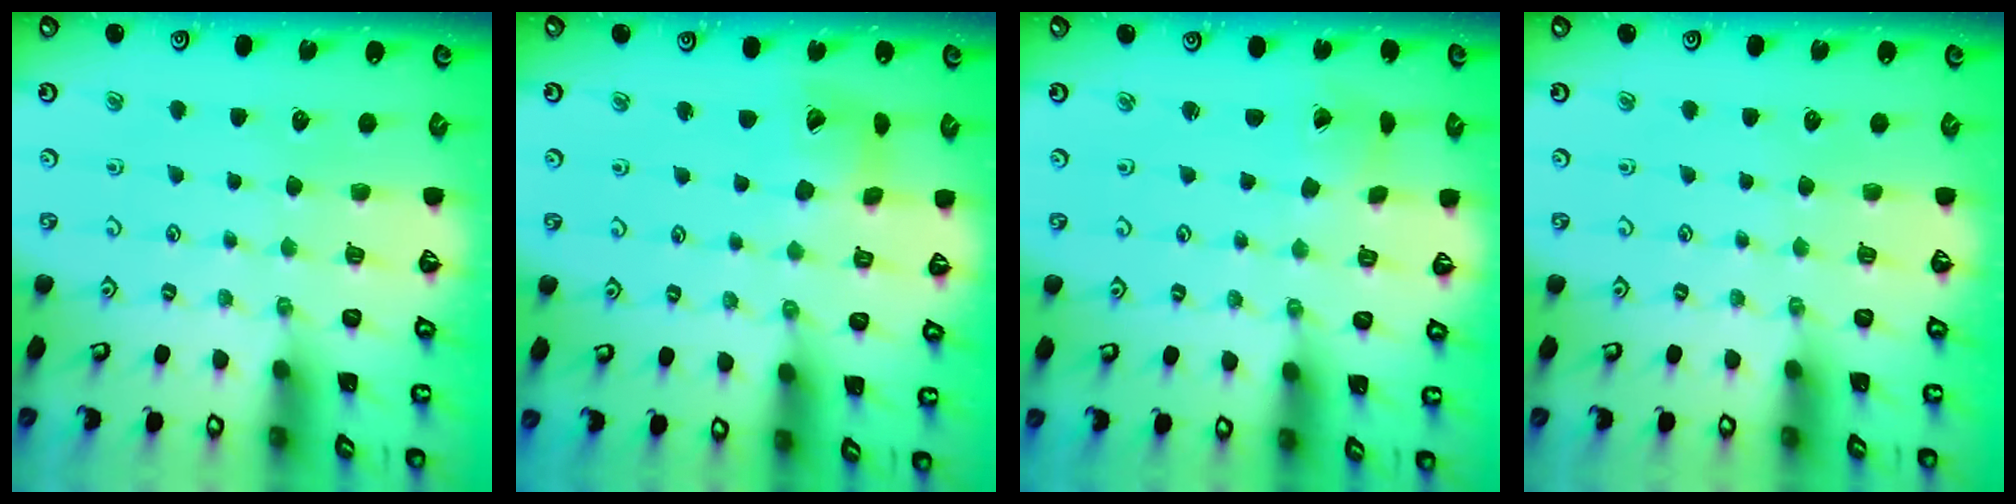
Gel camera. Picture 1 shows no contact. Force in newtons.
{"total": 9.5, "press": 9.4, "slide": 1.3}
{"total": 1.3, "press": 1.3, "slide": 0.3}
{"total": 0.0}